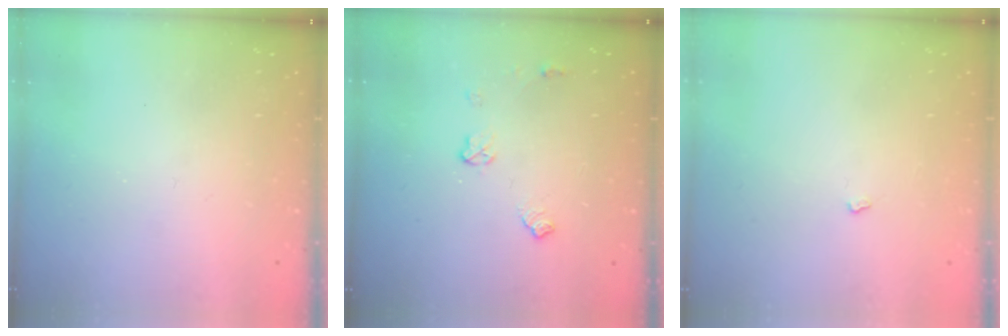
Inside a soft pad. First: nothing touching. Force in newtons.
{"total": 5.6, "press": 5.6, "slide": 1.0}
{"total": 1.8, "press": 1.8, "slide": 0.4}